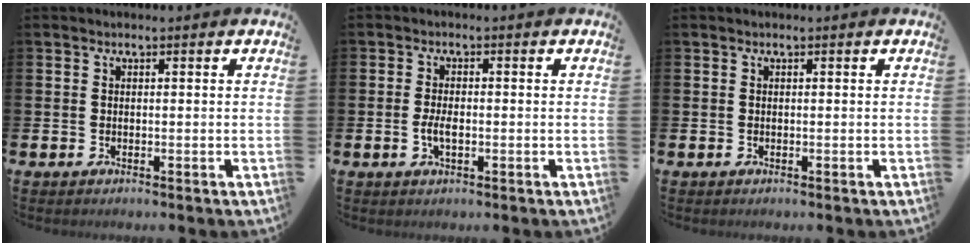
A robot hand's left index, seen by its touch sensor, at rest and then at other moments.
{"total": 2.4, "force": [-0.5, 1.1, 2.1], "torque": [-0.034, -0.001, -0.011]}
{"total": 0.0}